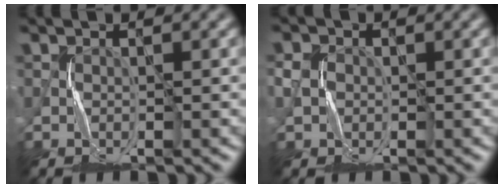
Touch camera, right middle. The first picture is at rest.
{"total": 1.9, "force": [0.0, 1.7, 0.8], "torque": [-0.029, -0.001, -0.001]}